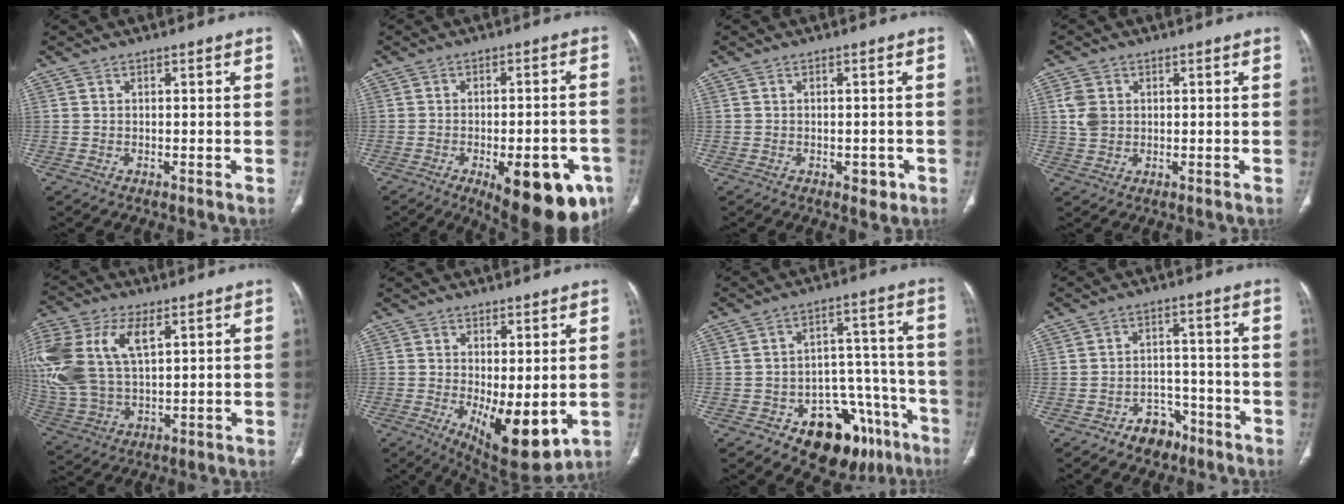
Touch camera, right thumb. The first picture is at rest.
{"total": 18.3, "force": [-8.2, 7.1, 14.8], "torque": [-0.134, 0.020, -0.094]}
{"total": 2.4, "force": [-0.9, 1.5, 1.6], "torque": [-0.009, 0.002, -0.007]}
{"total": 4.4, "force": [0.9, 3.5, 2.5], "torque": [-0.043, 0.001, 0.021]}
{"total": 23.5, "force": [7.3, 13.7, 17.6], "torque": [-0.434, 0.014, 0.143]}
{"total": 11.2, "force": [-1.6, 4.6, 10.1], "torque": [-0.147, -0.024, -0.005]}
{"total": 17.7, "force": [-10.2, 10.4, 10.0], "torque": [-0.068, 0.094, -0.136]}
{"total": 6.1, "force": [-4.1, 4.2, 1.8], "torque": [-0.001, 0.040, -0.059]}